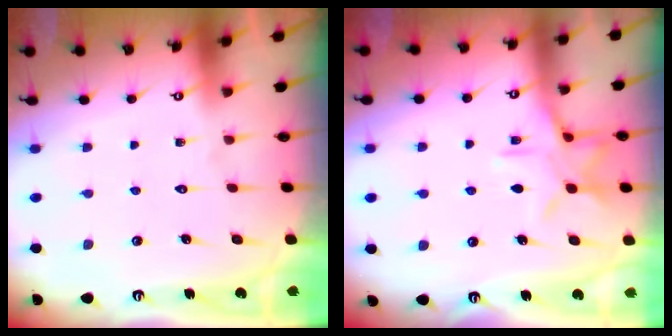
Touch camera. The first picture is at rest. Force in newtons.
{"total": 11.2, "press": 11.1, "slide": 0.6}